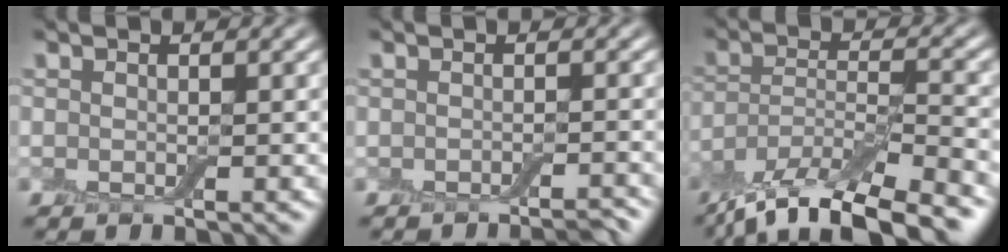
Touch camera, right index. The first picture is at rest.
{"total": 1.6, "force": [-1.4, 0.2, 0.7], "torque": [-0.002, -0.003, -0.021]}
{"total": 11.3, "force": [-9.1, 2.9, 6.0], "torque": [-0.112, -0.014, -0.156]}